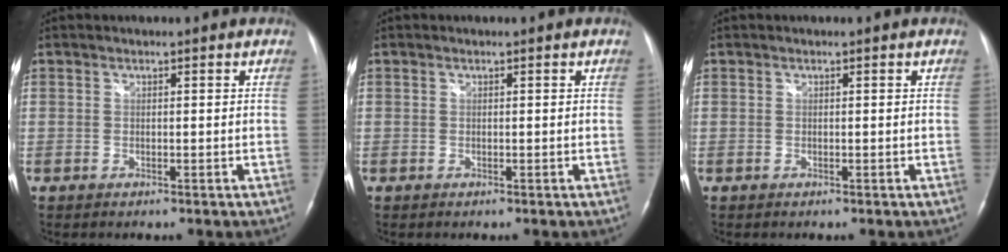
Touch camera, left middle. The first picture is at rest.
{"total": 0.0}
{"total": 0.0}